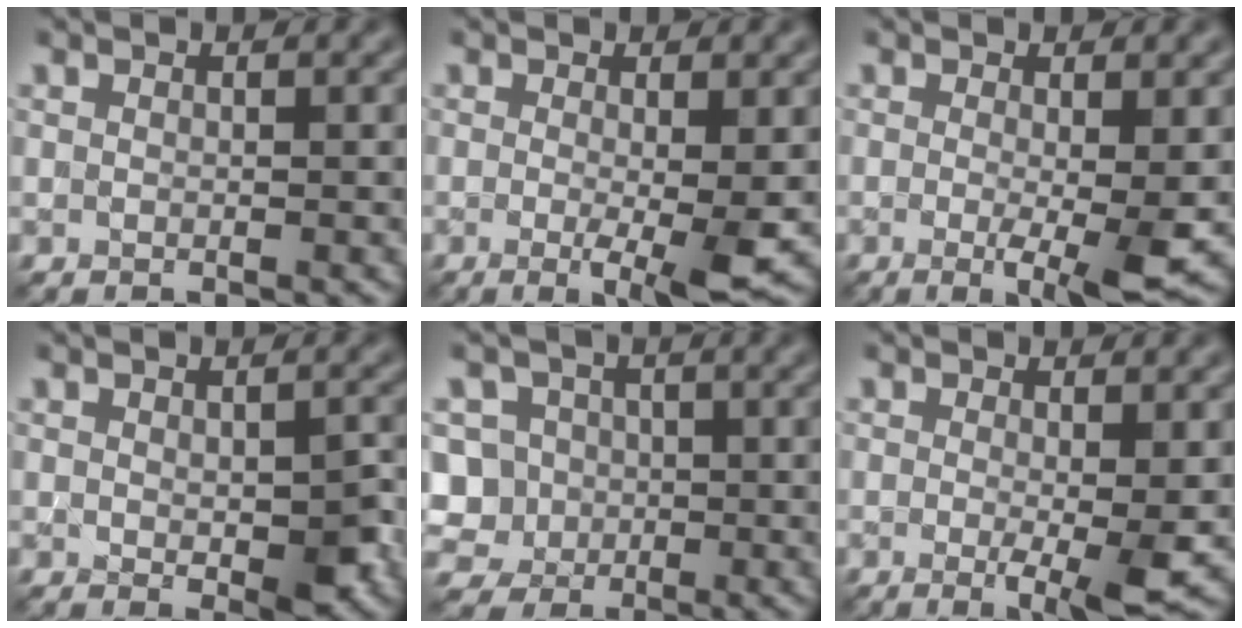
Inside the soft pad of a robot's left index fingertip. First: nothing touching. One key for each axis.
{"total": 3.9, "fx": -0.6, "fy": 0.5, "fz": 3.8, "tx": -0.058, "ty": -0.013, "tz": -0.006}
{"total": 4.1, "fx": -0.6, "fy": 0.5, "fz": 4.0, "tx": -0.061, "ty": -0.013, "tz": -0.007}
{"total": 3.2, "fx": -0.4, "fy": 1.1, "fz": 3.0, "tx": -0.045, "ty": -0.006, "tz": 0.002}
{"total": 5.9, "fx": -0.7, "fy": 5.7, "fz": 1.4, "tx": -0.027, "ty": 0.026, "tz": -0.031}
{"total": 3.5, "fx": -0.5, "fy": 0.4, "fz": 3.4, "tx": -0.051, "ty": -0.013, "tz": -0.005}